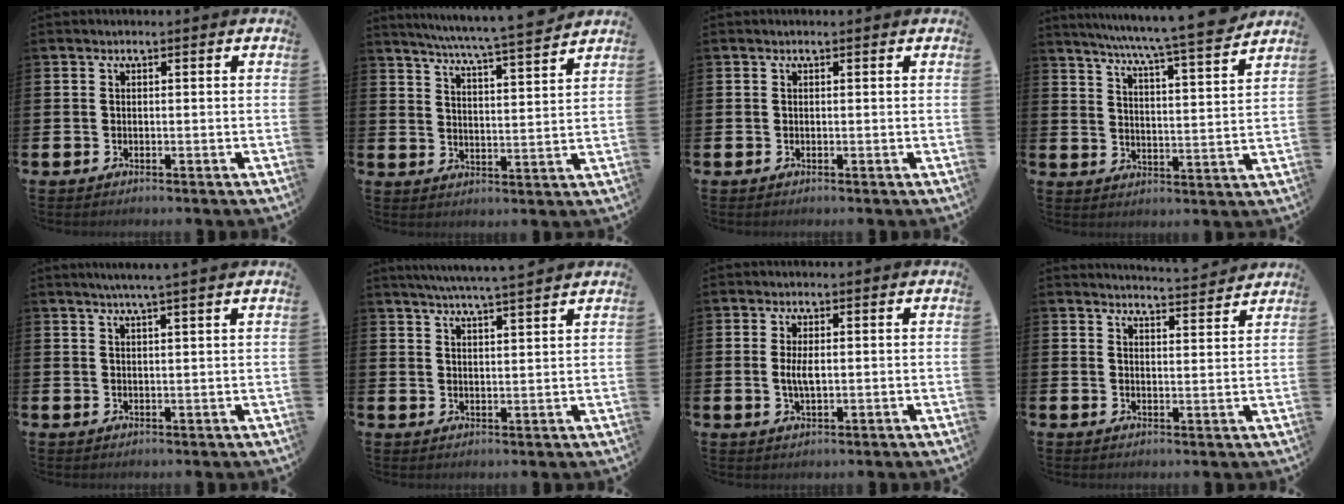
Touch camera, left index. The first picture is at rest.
{"total": 6.8, "force": [6.4, -0.6, 2.1], "torque": [-0.054, -0.047, 0.111]}
{"total": 0.0}
{"total": 7.7, "force": [7.1, -0.4, 2.9], "torque": [-0.066, -0.057, 0.119]}
{"total": 3.0, "force": [2.7, -0.7, 1.0], "torque": [-0.026, -0.006, 0.050]}
{"total": 5.4, "force": [5.1, -0.8, 1.4], "torque": [-0.037, -0.024, 0.090]}
{"total": 3.0, "force": [0.3, 1.2, 2.7], "torque": [-0.053, 0.004, 0.003]}
{"total": 4.2, "force": [4.2, -0.4, 0.1], "torque": [-0.007, -0.031, 0.072]}